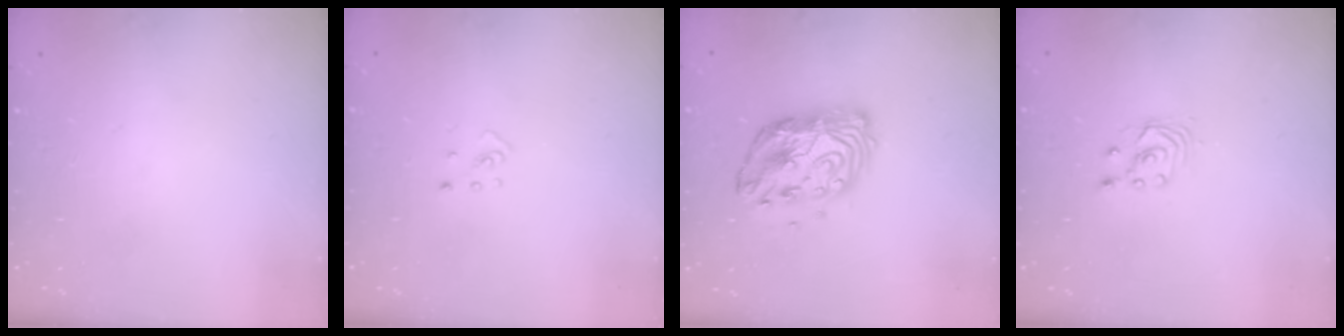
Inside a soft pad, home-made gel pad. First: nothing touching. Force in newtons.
{"total": 2.0, "press": 2.0, "slide": 0.3}
{"total": 12.3, "press": 12.3, "slide": 1.0}
{"total": 2.5, "press": 2.5, "slide": 0.2}